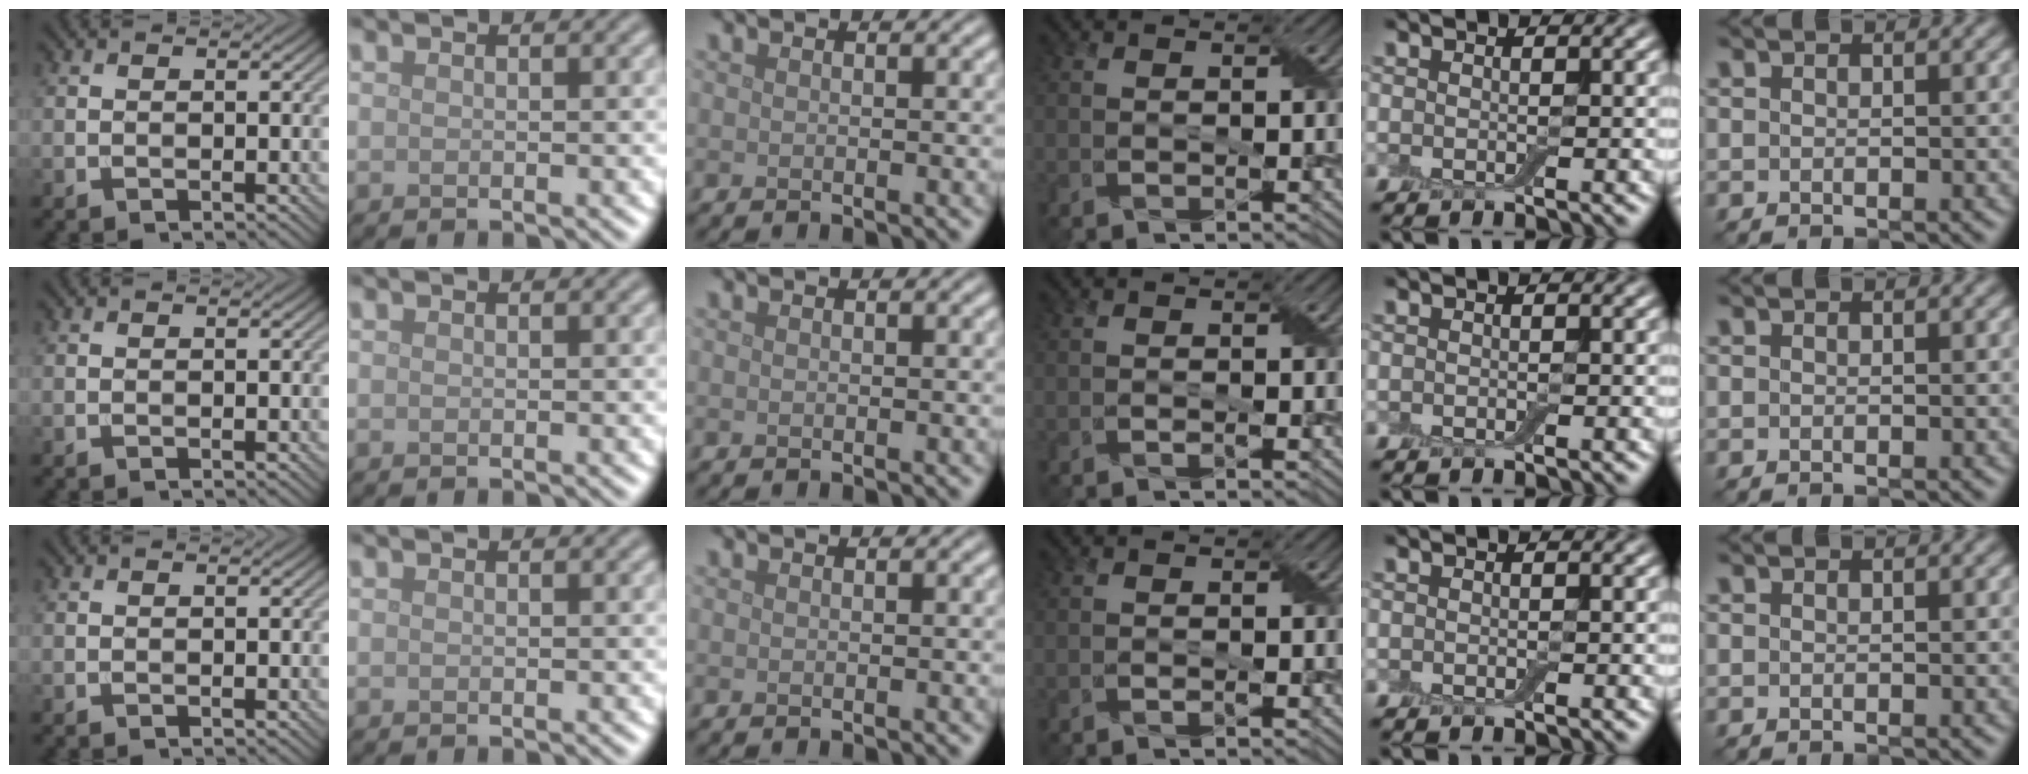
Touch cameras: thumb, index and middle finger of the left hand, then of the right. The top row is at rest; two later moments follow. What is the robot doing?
{"motion": "fold", "object": "cloth"}